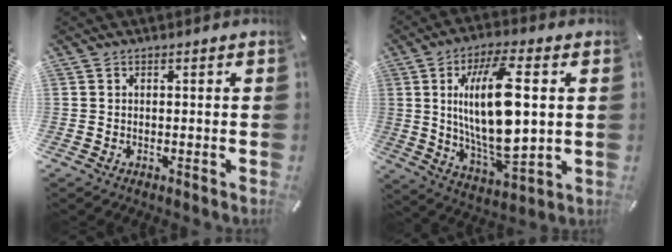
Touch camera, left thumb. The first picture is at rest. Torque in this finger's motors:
{"motor_torque": [2.51, 2.51, 1.48, -1.04, 0.59]}